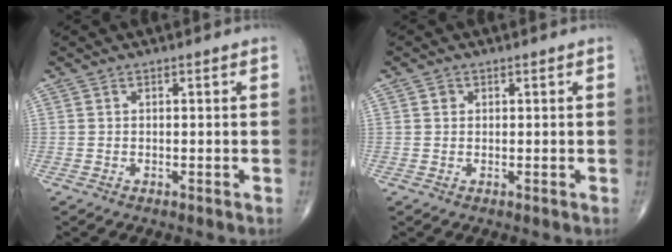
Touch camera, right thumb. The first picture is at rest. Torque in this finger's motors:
{"motor_torque": [-0.15, -0.12, 0.11, 0.01, 0.02]}